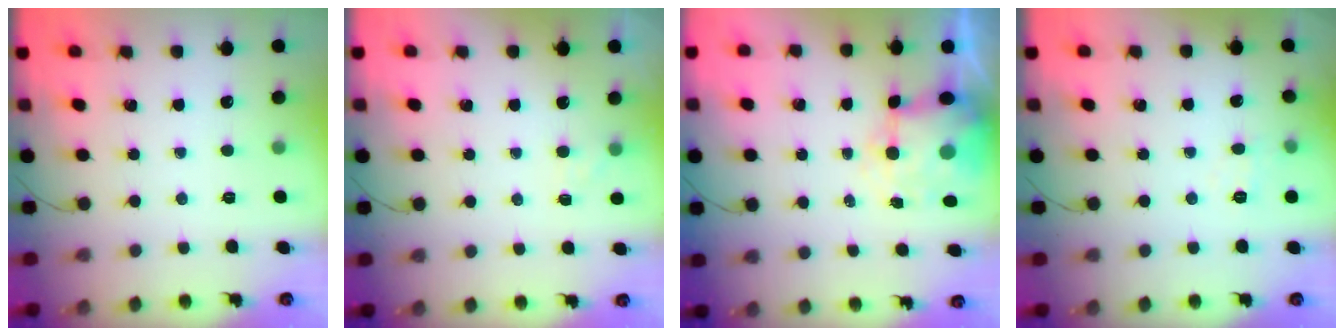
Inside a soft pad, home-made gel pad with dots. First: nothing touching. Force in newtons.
{"total": 3.8, "press": 3.5, "slide": 1.4}
{"total": 7.1, "press": 6.9, "slide": 1.9}
{"total": 4.8, "press": 4.5, "slide": 1.7}